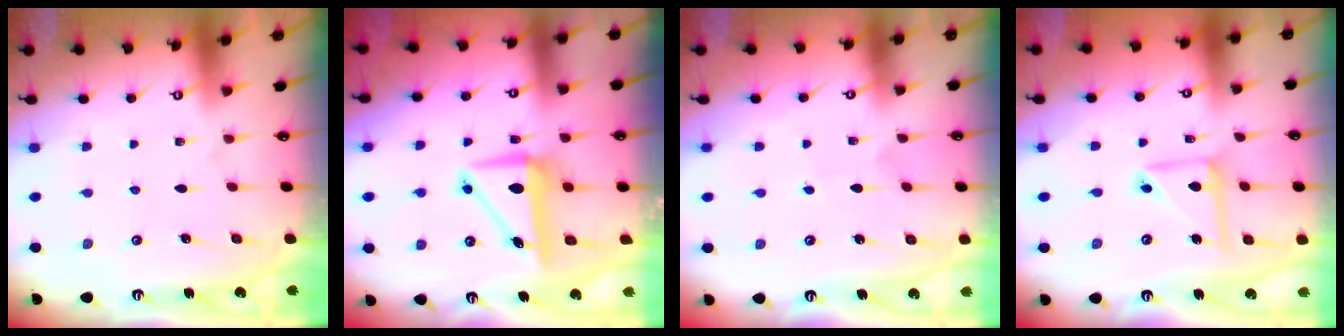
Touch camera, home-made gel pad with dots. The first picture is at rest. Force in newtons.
{"total": 7.5, "press": 7.3, "slide": 1.5}
{"total": 2.9, "press": 2.8, "slide": 0.2}
{"total": 9.6, "press": 9.6, "slide": 0.8}